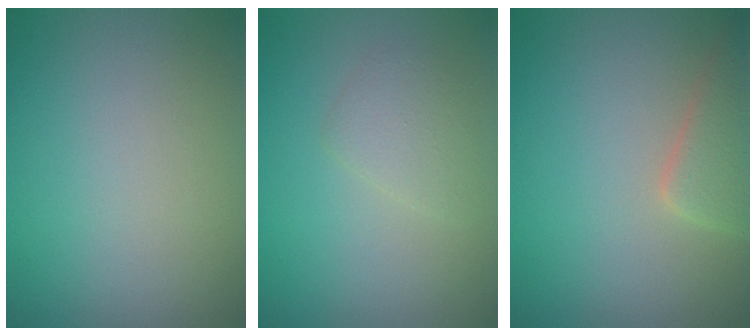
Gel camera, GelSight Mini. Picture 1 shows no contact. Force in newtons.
{"total": 1.7, "press": 1.7, "slide": 0.2}
{"total": 2.9, "press": 2.9, "slide": 0.3}